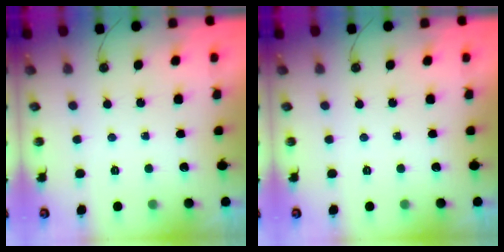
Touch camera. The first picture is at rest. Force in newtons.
{"total": 0.0}